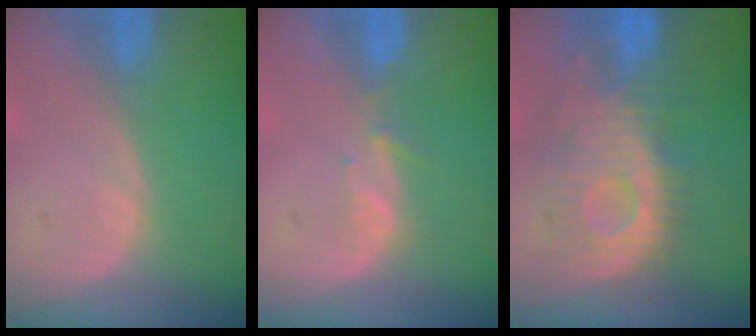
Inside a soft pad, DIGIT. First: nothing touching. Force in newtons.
{"total": 1.9, "press": 1.8, "slide": 0.7}
{"total": 10.4, "press": 9.8, "slide": 3.3}